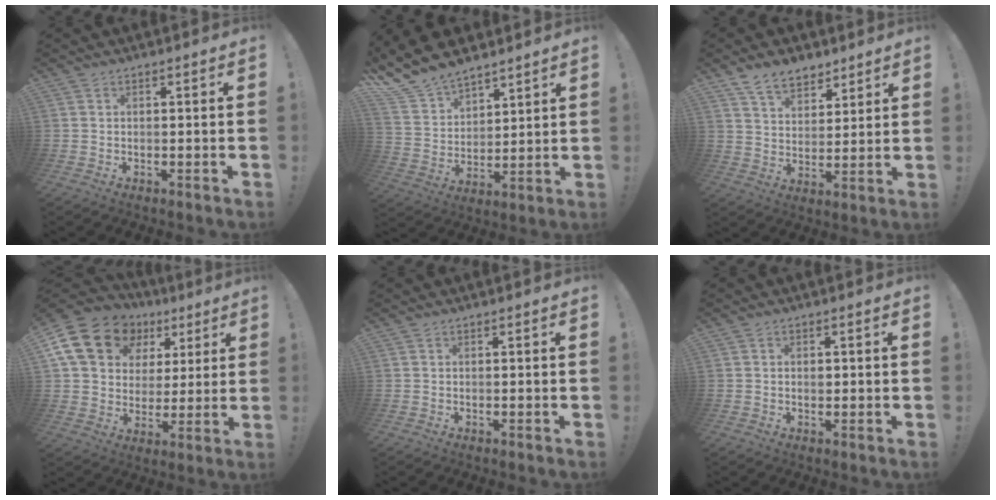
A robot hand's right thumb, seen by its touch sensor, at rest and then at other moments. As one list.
[{"total": 13.6, "force": [11.7, 6.1, 3.4], "torque": [-0.090, -0.087, 0.221]}, {"total": 9.6, "force": [7.1, 5.4, 3.6], "torque": [-0.061, -0.040, 0.137]}, {"total": 19.2, "force": [8.3, 14.6, 9.4], "torque": [-0.142, -0.032, 0.169]}, {"total": 0.0}, {"total": 1.2, "force": [-0.1, 1.0, 0.7], "torque": [-0.003, 0.001, -0.005]}]